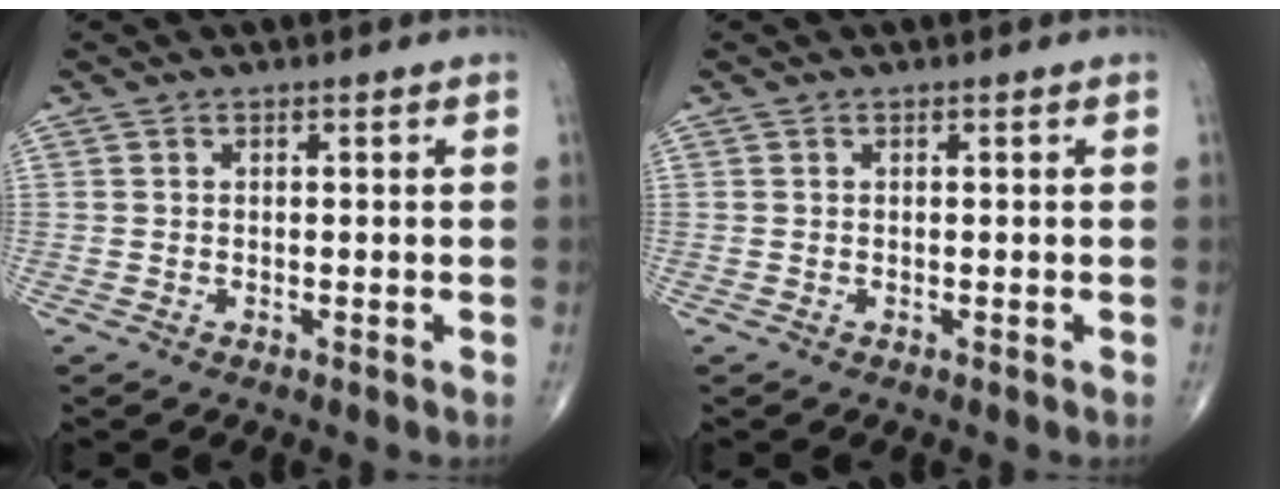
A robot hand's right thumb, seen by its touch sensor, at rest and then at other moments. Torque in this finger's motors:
{"motor_torque": [-0.24, 0.24, 0.00, 0.00, 0.00]}